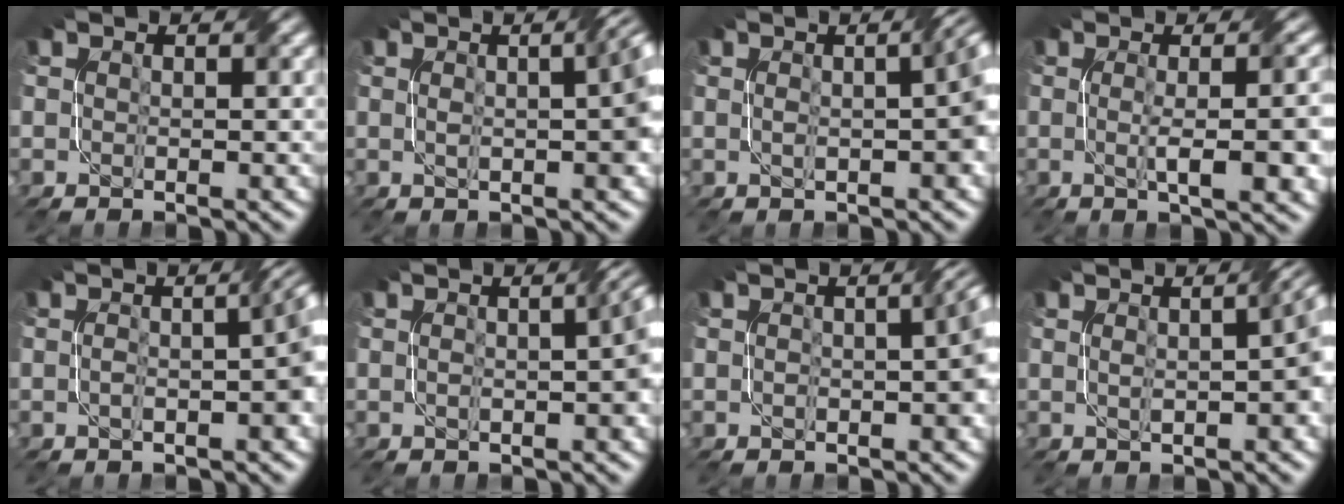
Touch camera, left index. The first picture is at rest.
{"total": 4.7, "force": [0.2, 1.4, 4.5], "torque": [-0.049, 0.011, 0.003]}
{"total": 4.6, "force": [0.1, 1.3, 4.4], "torque": [-0.049, 0.011, 0.001]}
{"total": 6.7, "force": [-0.6, 1.9, 6.4], "torque": [-0.069, 0.007, -0.007]}
{"total": 4.8, "force": [-0.5, 1.4, 4.6], "torque": [-0.054, 0.009, -0.007]}
{"total": 3.4, "force": [-0.2, 0.8, 3.4], "torque": [-0.047, 0.010, -0.005]}
{"total": 2.9, "force": [-0.4, 0.7, 2.8], "torque": [-0.043, 0.010, -0.009]}
{"total": 4.8, "force": [0.2, 1.4, 4.6], "torque": [-0.049, 0.009, 0.005]}